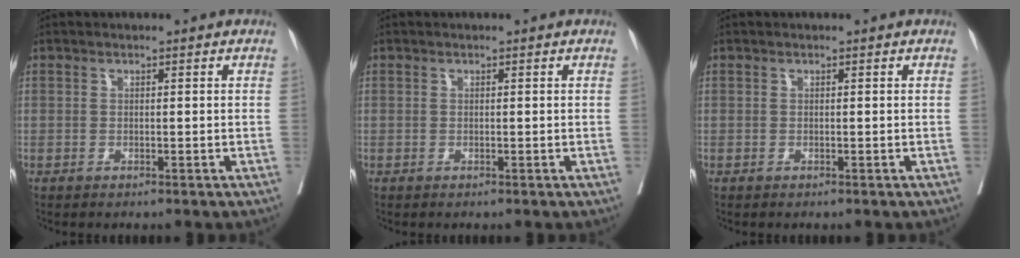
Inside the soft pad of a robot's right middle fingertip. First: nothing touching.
{"total": 0.0}
{"total": 0.0}